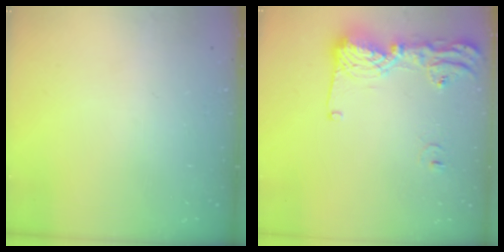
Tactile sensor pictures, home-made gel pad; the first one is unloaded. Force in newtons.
{"total": 16.1, "press": 16.1, "slide": 1.2}